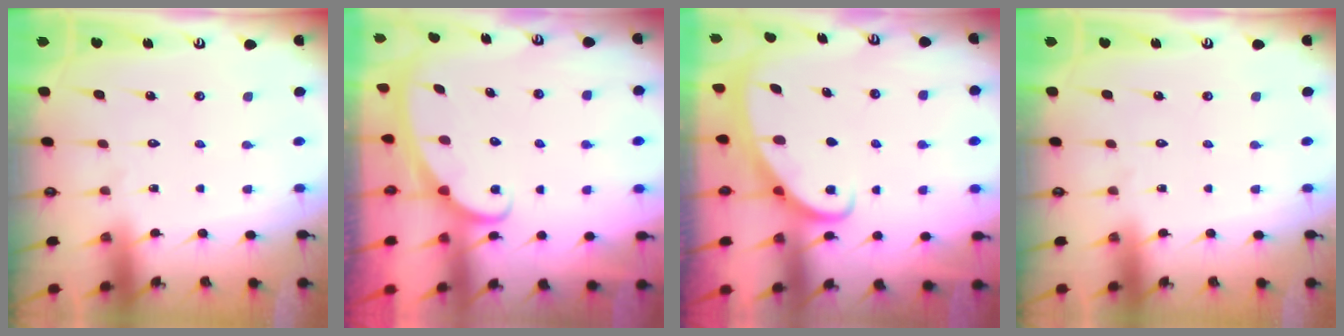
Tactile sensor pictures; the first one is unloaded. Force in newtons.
{"total": 2.4, "press": 2.4, "slide": 0.3}
{"total": 2.3, "press": 2.3, "slide": 0.3}
{"total": 0.0}